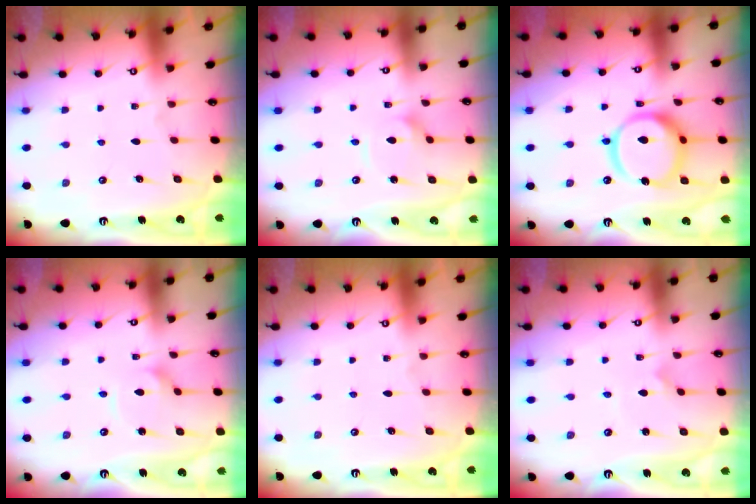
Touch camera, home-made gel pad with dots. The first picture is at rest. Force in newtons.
{"total": 2.7, "press": 2.7, "slide": 0.3}
{"total": 16.5, "press": 16.4, "slide": 1.9}
{"total": 2.3, "press": 2.3, "slide": 0.3}
{"total": 0.0}
{"total": 1.6, "press": 1.6, "slide": 0.1}